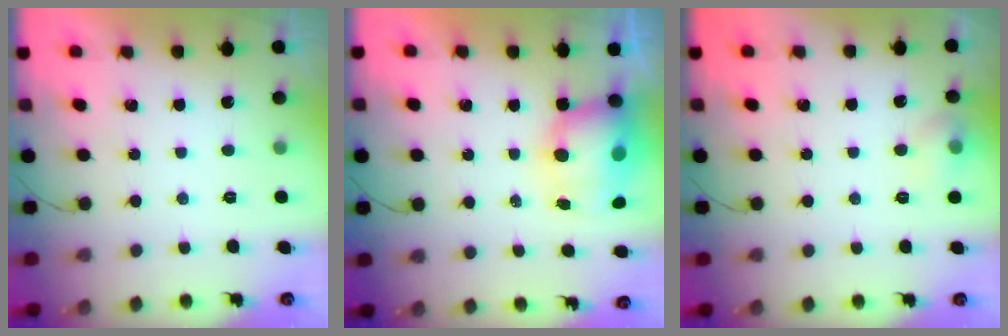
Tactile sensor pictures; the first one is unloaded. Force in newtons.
{"total": 9.9, "press": 9.7, "slide": 2.0}
{"total": 7.1, "press": 7.0, "slide": 1.4}